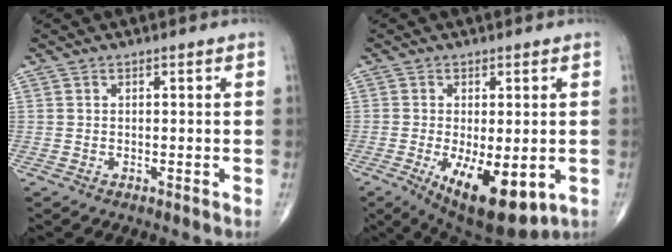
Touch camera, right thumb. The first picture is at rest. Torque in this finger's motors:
{"motor_torque": [-0.02, 1.17, 0.67, 0.48, 0.09]}